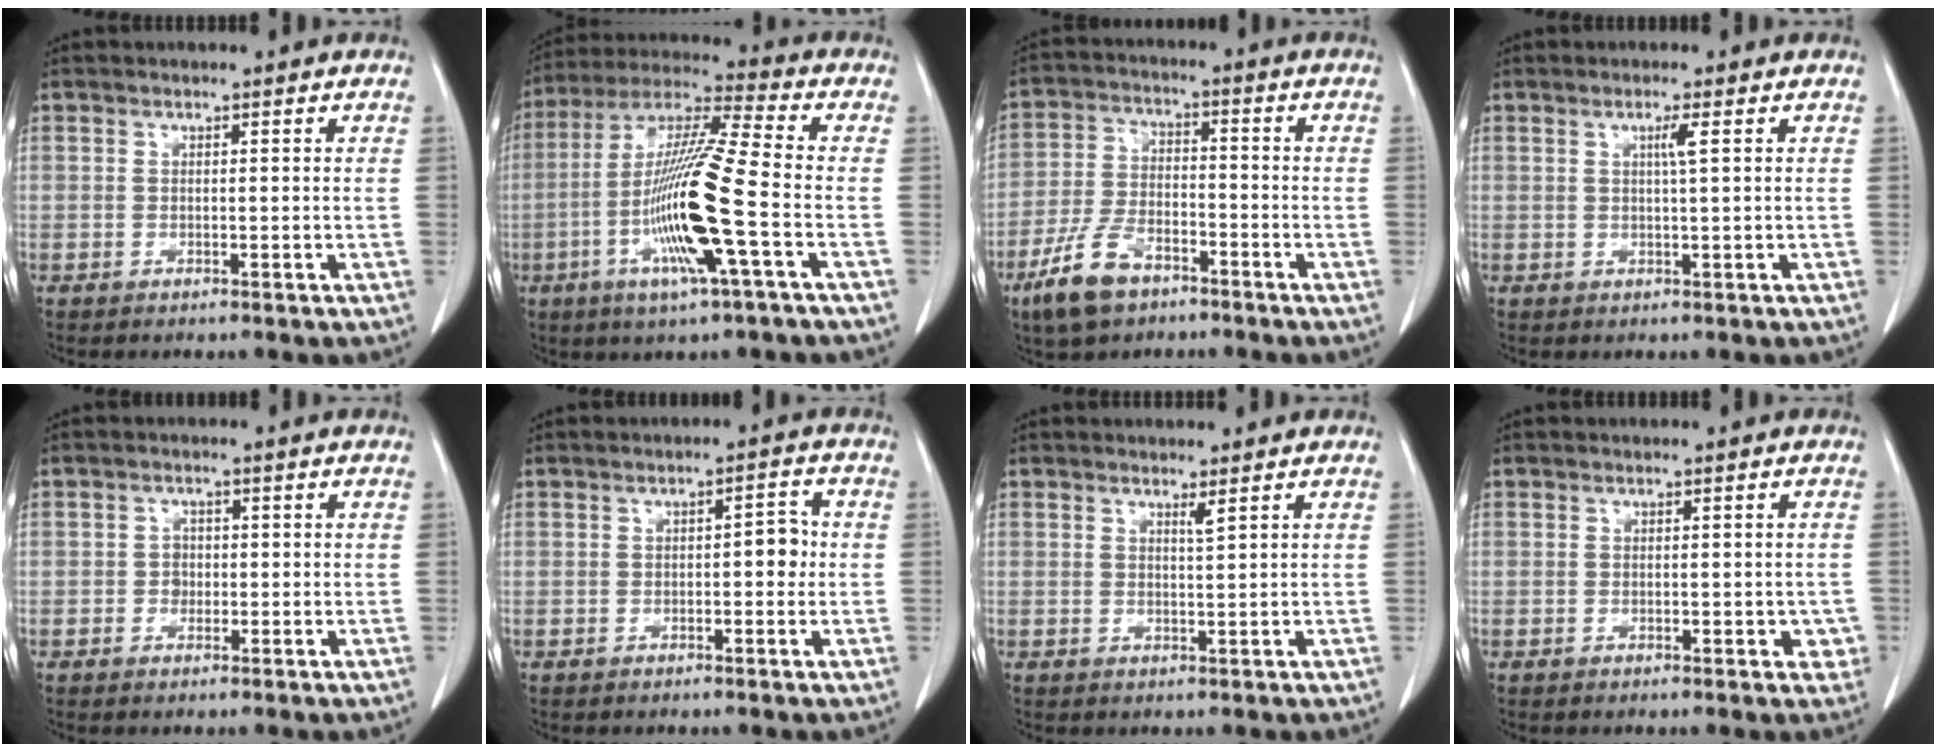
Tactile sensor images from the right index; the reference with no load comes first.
{"total": 16.3, "force": [-4.4, -0.1, 15.7], "torque": [-0.312, -0.011, -0.092]}
{"total": 9.5, "force": [-6.1, 4.4, 5.8], "torque": [-0.130, -0.005, -0.114]}
{"total": 1.8, "force": [0.6, -0.4, 1.7], "torque": [-0.032, -0.002, 0.011]}
{"total": 1.7, "force": [-0.3, 1.5, 0.6], "torque": [-0.005, 0.006, -0.006]}
{"total": 3.3, "force": [-0.2, 1.4, 3.0], "torque": [-0.036, 0.011, -0.004]}
{"total": 1.1, "force": [0.8, -0.3, 0.7], "torque": [-0.019, -0.010, 0.015]}
{"total": 2.7, "force": [-0.7, 1.5, 2.2], "torque": [-0.012, 0.005, -0.005]}